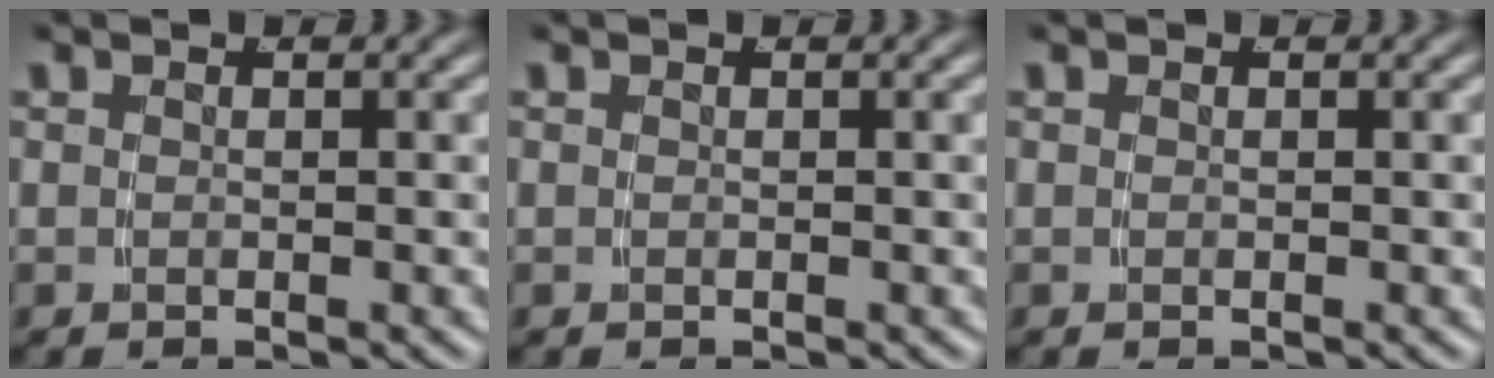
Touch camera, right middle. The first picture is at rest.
{"total": 0.0}
{"total": 0.0}